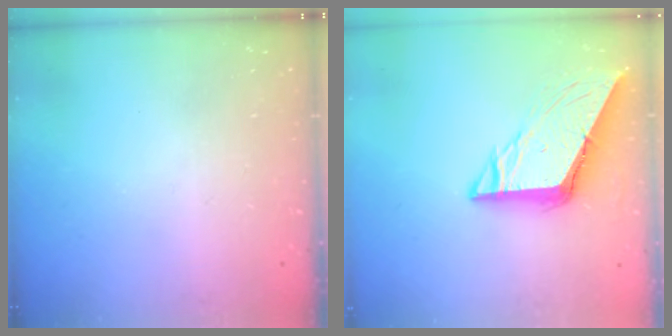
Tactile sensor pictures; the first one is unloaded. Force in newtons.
{"total": 8.9, "press": 8.9, "slide": 1.0}